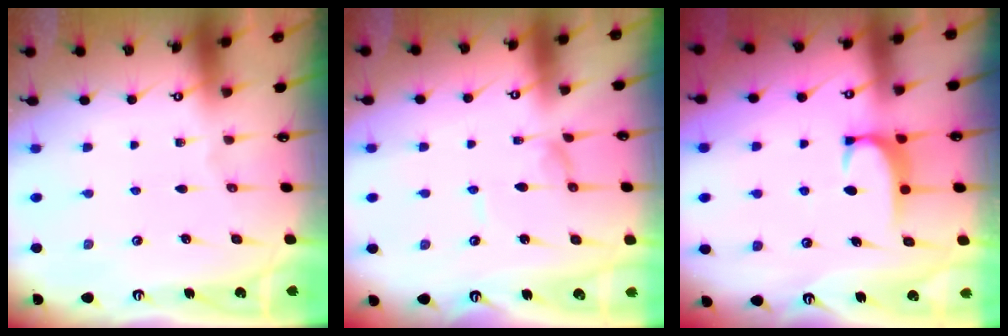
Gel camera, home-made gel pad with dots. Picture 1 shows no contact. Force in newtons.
{"total": 1.1, "press": 1.0, "slide": 0.3}
{"total": 1.7, "press": 1.6, "slide": 0.6}